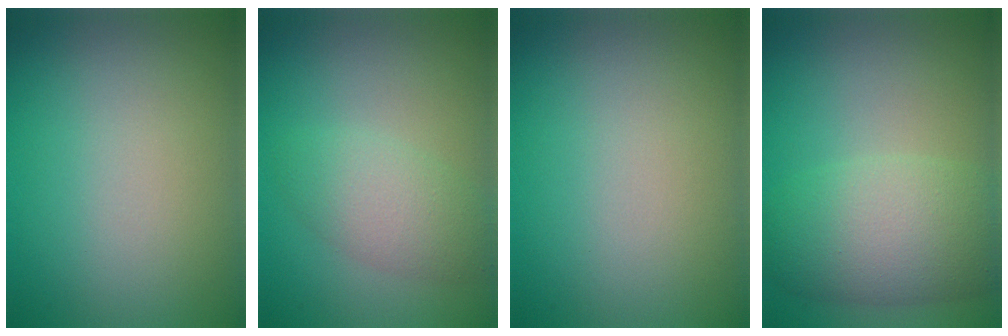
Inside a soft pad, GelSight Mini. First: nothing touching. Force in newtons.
{"total": 3.3, "press": 3.3, "slide": 0.1}
{"total": 0.0}
{"total": 6.7, "press": 6.6, "slide": 0.3}